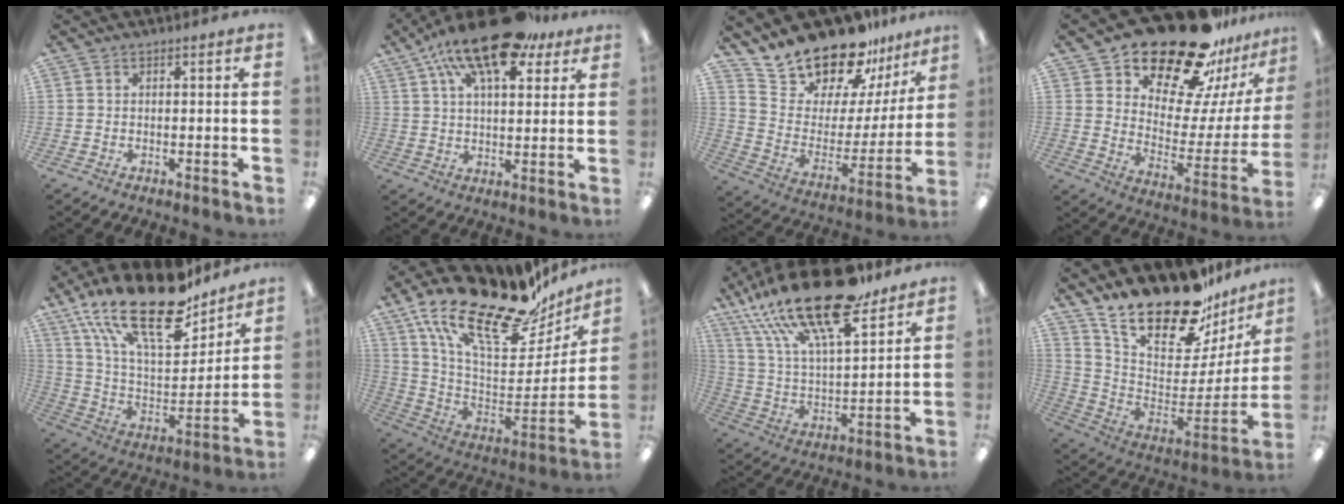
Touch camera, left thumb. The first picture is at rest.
{"total": 17.7, "force": [10.2, 7.9, 12.2], "torque": [-0.196, -0.037, 0.170]}
{"total": 20.4, "force": [18.7, 7.0, 4.4], "torque": [-0.093, -0.159, 0.338]}
{"total": 25.9, "force": [20.7, 10.4, 11.7], "torque": [-0.174, -0.144, 0.360]}
{"total": 25.1, "force": [17.2, 9.8, 15.5], "torque": [-0.278, -0.109, 0.294]}
{"total": 24.9, "force": [18.2, 8.9, 14.5], "torque": [-0.228, -0.130, 0.312]}
{"total": 25.0, "force": [17.8, 8.2, 15.5], "torque": [-0.272, -0.111, 0.302]}
{"total": 22.1, "force": [18.2, 7.5, 9.8], "torque": [-0.159, -0.145, 0.319]}